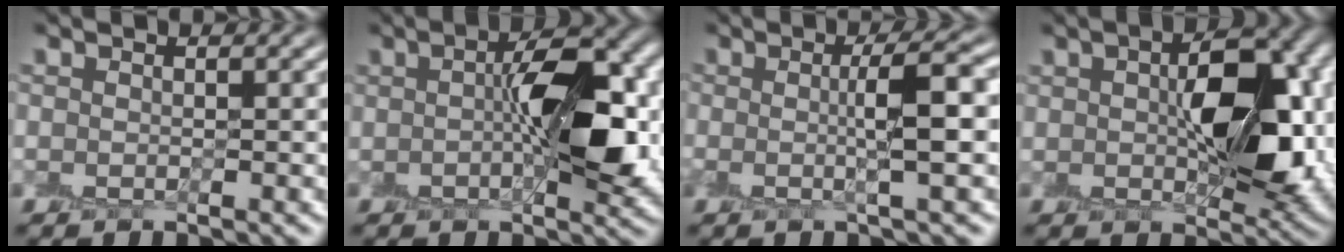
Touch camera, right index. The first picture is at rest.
{"total": 7.9, "force": [0.5, 2.9, 7.4], "torque": [-0.107, 0.009, 0.005]}
{"total": 4.4, "force": [0.2, 0.7, 4.3], "torque": [-0.066, 0.007, 0.001]}
{"total": 9.3, "force": [0.8, 4.9, 7.8], "torque": [-0.123, 0.008, 0.020]}